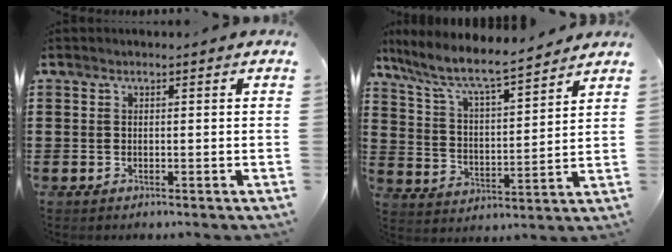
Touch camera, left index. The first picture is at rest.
{"total": 7.5, "force": [6.5, 0.6, 3.8], "torque": [-0.101, -0.039, 0.106]}